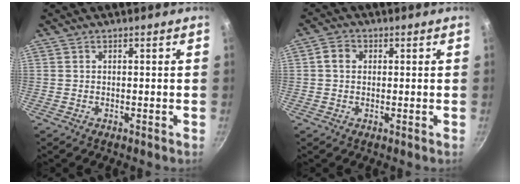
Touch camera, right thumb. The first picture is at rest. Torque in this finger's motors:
{"motor_torque": [-0.58, 0.71, 0.51, -0.30, 0.02]}